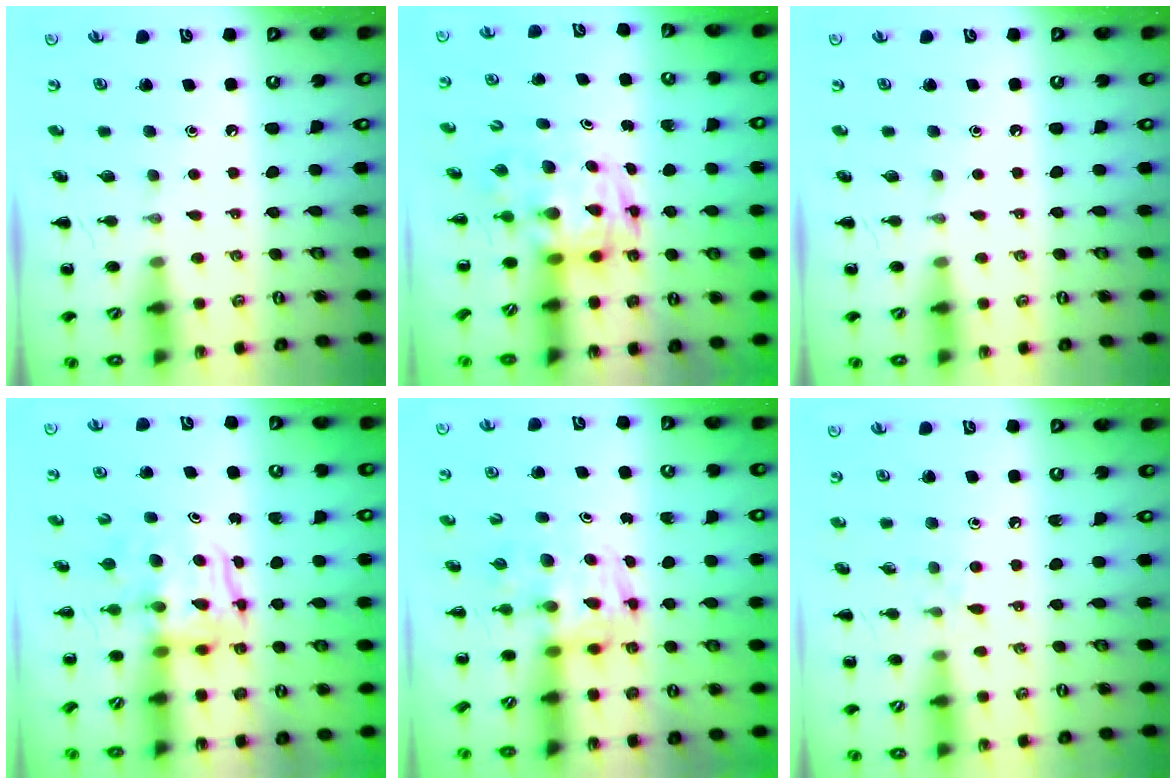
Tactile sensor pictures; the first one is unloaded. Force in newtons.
{"total": 3.5, "press": 3.4, "slide": 0.7}
{"total": 0.0}
{"total": 3.7, "press": 3.6, "slide": 0.4}
{"total": 3.5, "press": 3.5, "slide": 0.6}
{"total": 4.6, "press": 4.3, "slide": 1.7}